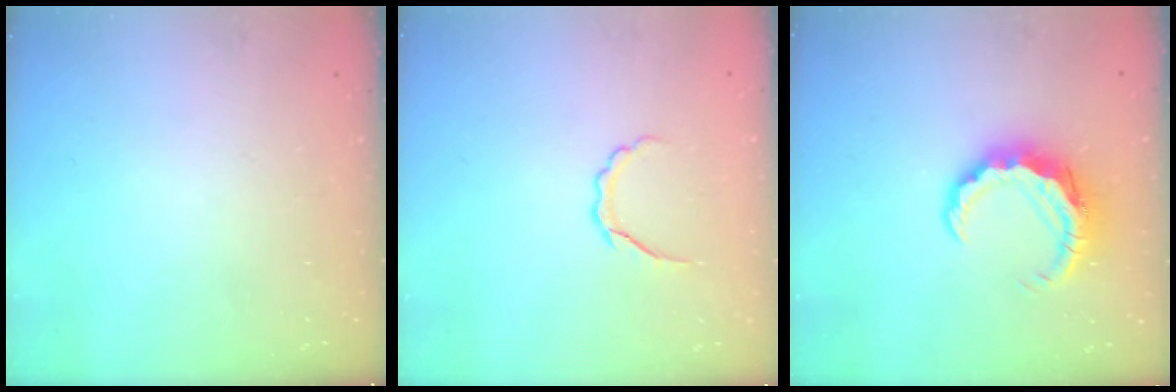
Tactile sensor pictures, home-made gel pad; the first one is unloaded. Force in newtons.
{"total": 4.3, "press": 4.2, "slide": 0.8}
{"total": 9.4, "press": 9.3, "slide": 1.5}